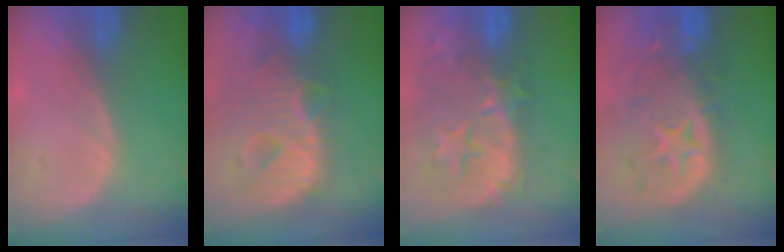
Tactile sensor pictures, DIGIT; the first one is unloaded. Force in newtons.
{"total": 13.0, "press": 10.9, "slide": 7.0}
{"total": 12.9, "press": 11.5, "slide": 5.8}
{"total": 13.3, "press": 11.1, "slide": 7.4}